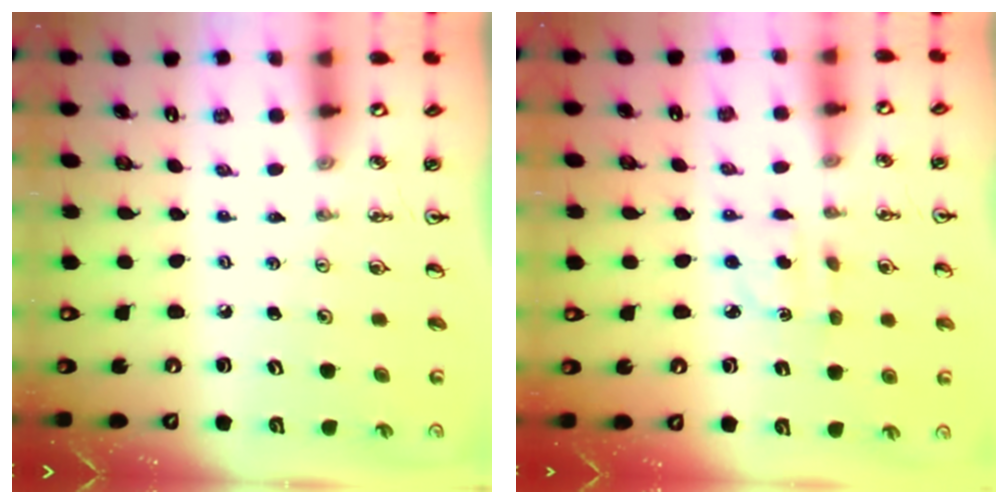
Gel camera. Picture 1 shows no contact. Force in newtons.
{"total": 2.4, "press": 2.2, "slide": 0.8}